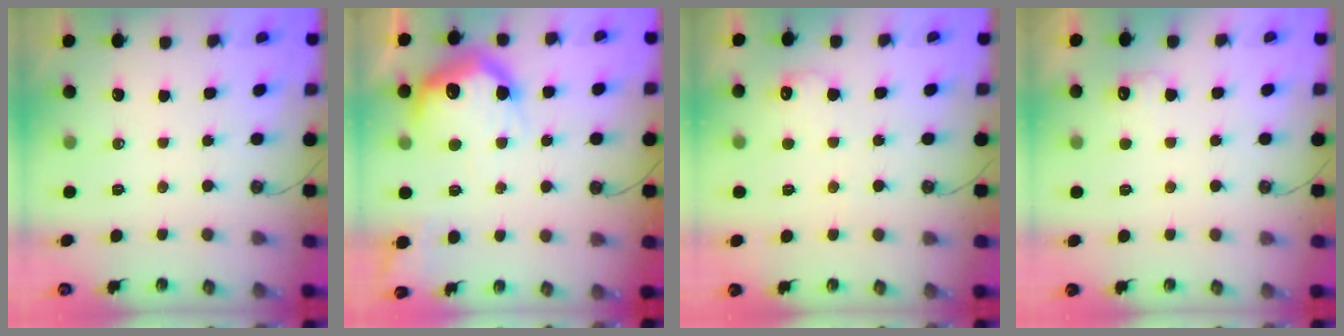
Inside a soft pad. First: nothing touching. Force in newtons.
{"total": 20.9, "press": 20.8, "slide": 1.6}
{"total": 6.0, "press": 6.0, "slide": 0.5}
{"total": 7.4, "press": 7.3, "slide": 1.4}